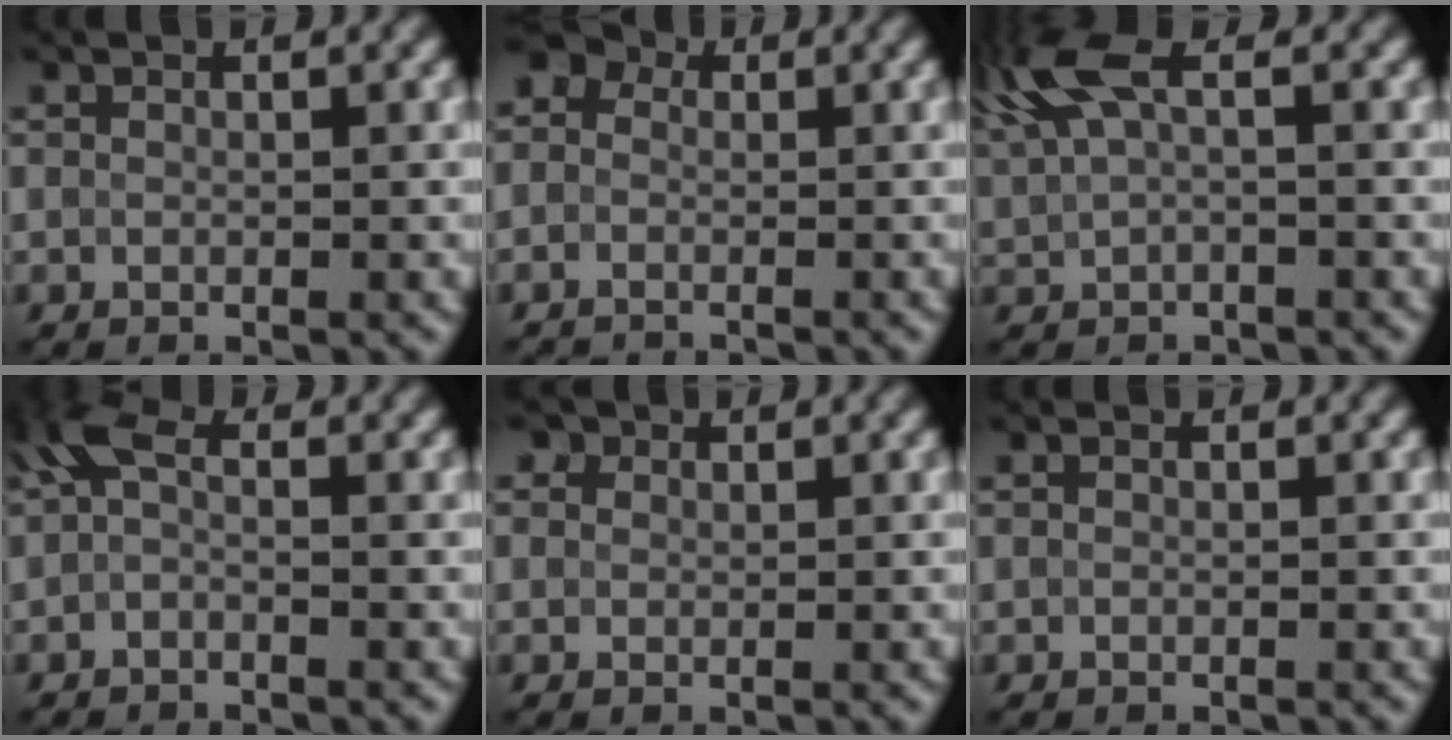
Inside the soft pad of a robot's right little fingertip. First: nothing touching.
{"total": 3.3, "force": [-1.1, 2.9, 1.1], "torque": [-0.004, 0.012, -0.041]}
{"total": 4.4, "force": [1.8, 1.3, 3.8], "torque": [-0.090, 0.009, 0.032]}
{"total": 2.2, "force": [-0.4, 1.1, 1.9], "torque": [-0.046, 0.008, -0.019]}
{"total": 2.4, "force": [1.5, 1.6, 1.0], "torque": [-0.010, 0.020, -0.006]}
{"total": 0.0}